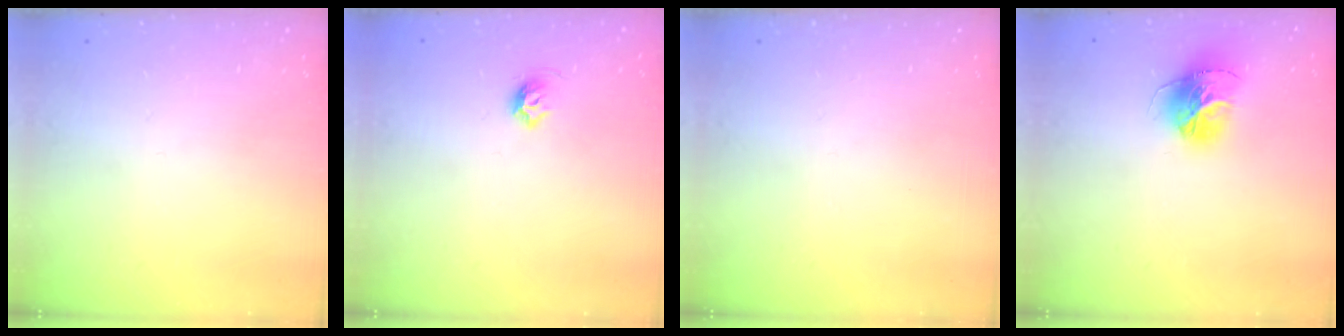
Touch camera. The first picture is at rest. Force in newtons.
{"total": 5.0, "press": 4.9, "slide": 0.8}
{"total": 0.0}
{"total": 14.1, "press": 14.0, "slide": 1.5}